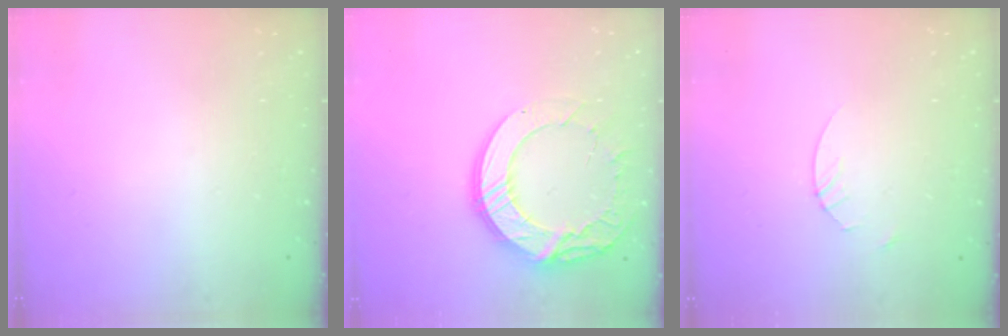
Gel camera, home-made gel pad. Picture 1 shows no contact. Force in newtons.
{"total": 17.6, "press": 17.5, "slide": 1.5}
{"total": 1.4, "press": 1.4, "slide": 0.2}